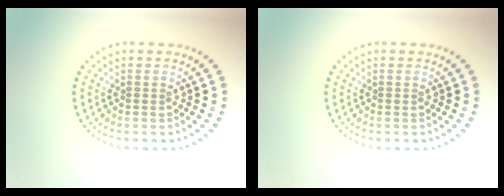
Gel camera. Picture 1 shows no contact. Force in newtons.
{"total": 0.0}